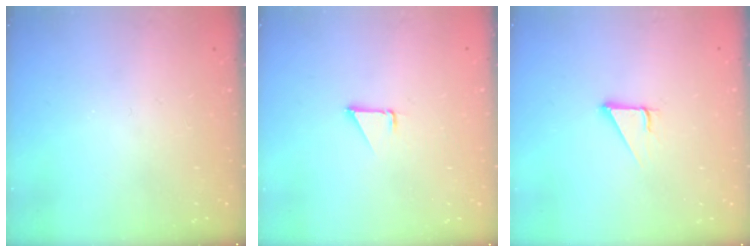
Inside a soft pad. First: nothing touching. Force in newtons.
{"total": 1.3, "press": 1.3, "slide": 0.1}
{"total": 3.0, "press": 3.0, "slide": 0.2}